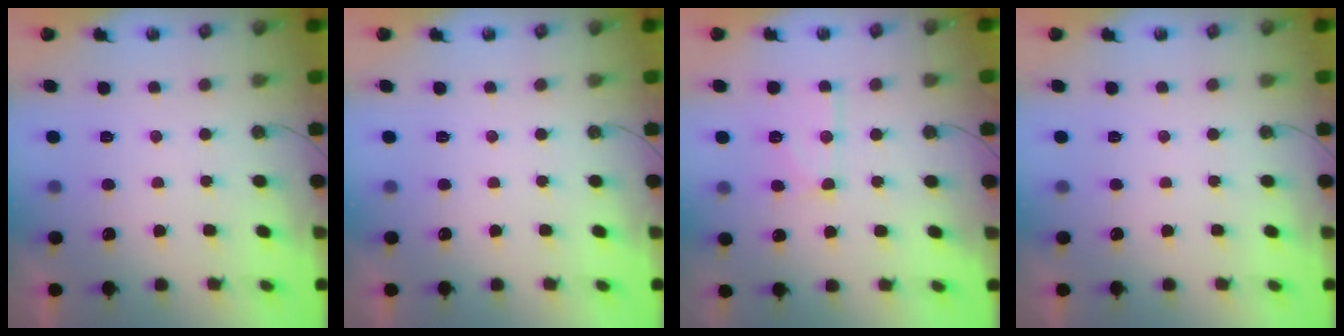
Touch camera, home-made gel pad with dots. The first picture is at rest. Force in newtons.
{"total": 0.0}
{"total": 12.9, "press": 12.9, "slide": 1.2}
{"total": 0.0}